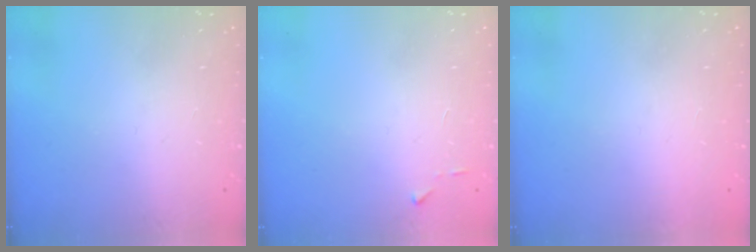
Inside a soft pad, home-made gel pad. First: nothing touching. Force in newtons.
{"total": 3.7, "press": 3.7, "slide": 0.4}
{"total": 1.5, "press": 1.5, "slide": 0.1}